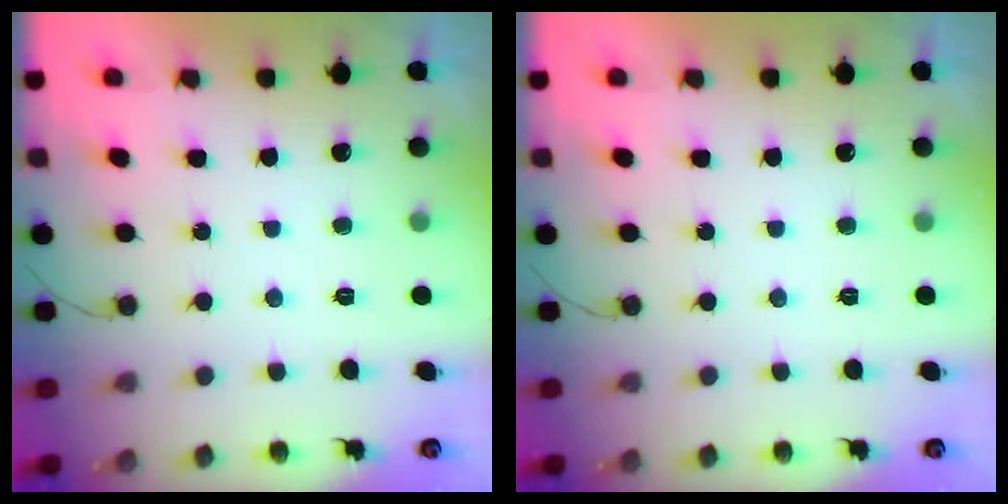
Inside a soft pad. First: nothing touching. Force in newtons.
{"total": 0.0}